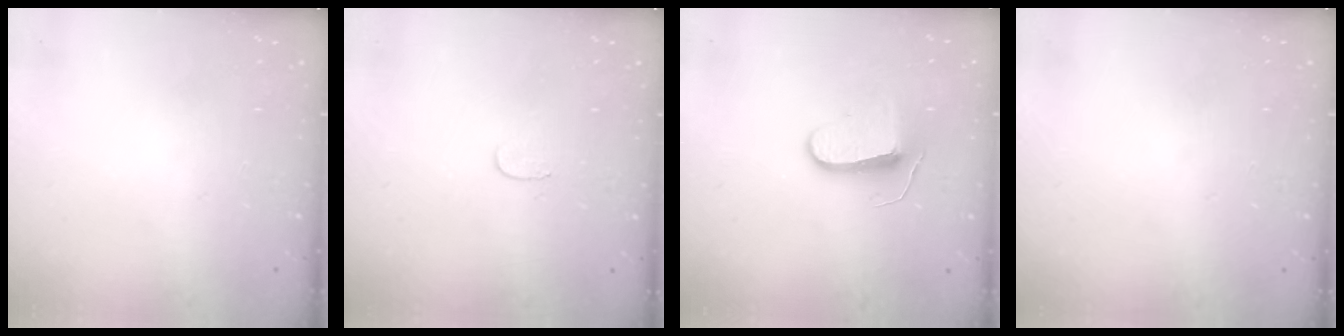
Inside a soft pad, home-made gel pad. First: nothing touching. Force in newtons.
{"total": 3.4, "press": 3.4, "slide": 0.2}
{"total": 8.8, "press": 8.8, "slide": 0.2}
{"total": 0.5, "press": 0.5, "slide": 0.1}